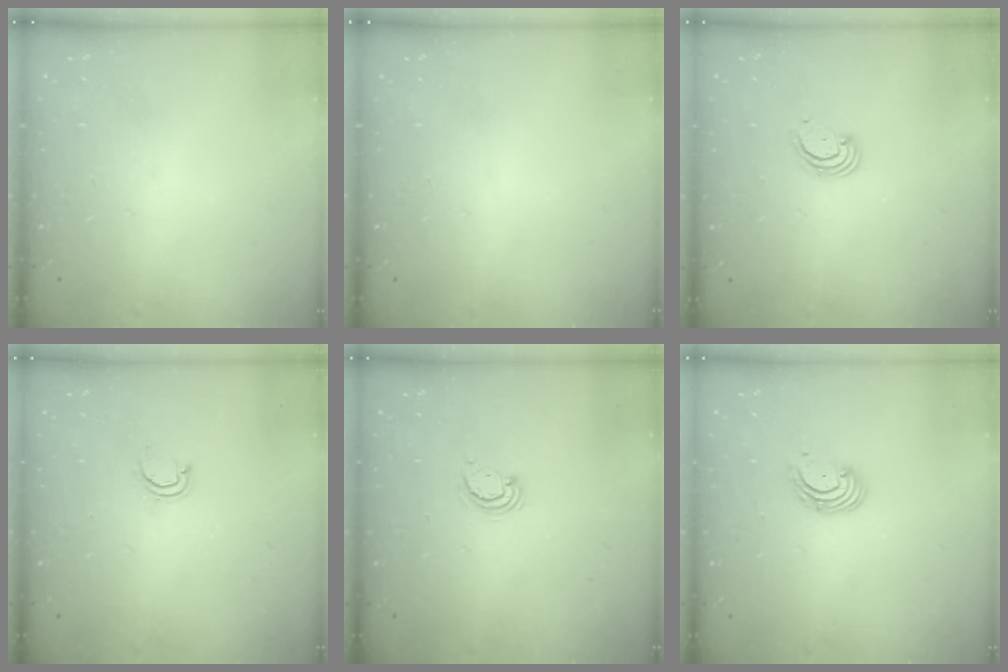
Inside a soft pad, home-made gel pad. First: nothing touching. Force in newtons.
{"total": 0.0}
{"total": 2.7, "press": 2.7, "slide": 0.3}
{"total": 3.1, "press": 3.1, "slide": 0.2}
{"total": 3.0, "press": 3.0, "slide": 0.2}
{"total": 2.9, "press": 2.9, "slide": 0.1}